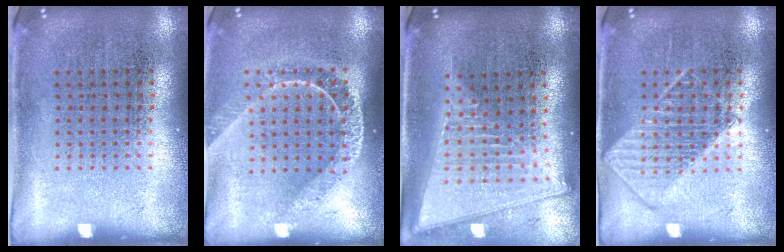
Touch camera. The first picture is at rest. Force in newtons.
{"total": 1.8, "press": 1.5, "slide": 1.0}
{"total": 2.2, "press": 1.9, "slide": 1.2}
{"total": 2.4, "press": 2.3, "slide": 0.4}